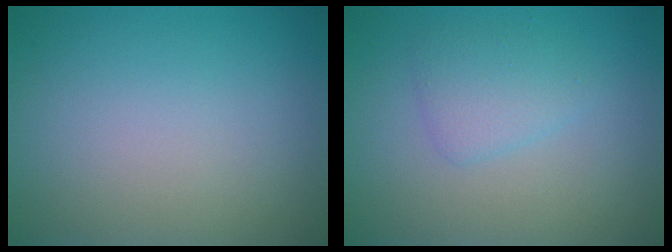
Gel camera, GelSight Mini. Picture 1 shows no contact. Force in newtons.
{"total": 2.1, "press": 2.1, "slide": 0.0}